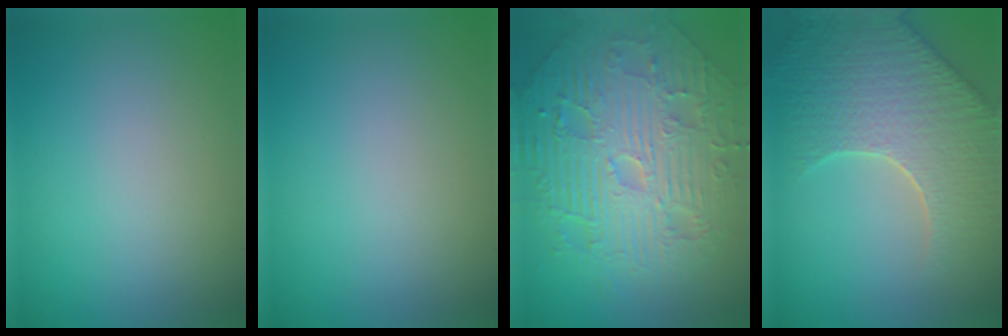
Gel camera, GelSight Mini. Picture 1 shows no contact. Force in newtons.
{"total": 0.0}
{"total": 11.5, "press": 7.5, "slide": 8.7}
{"total": 9.0, "press": 6.4, "slide": 6.4}